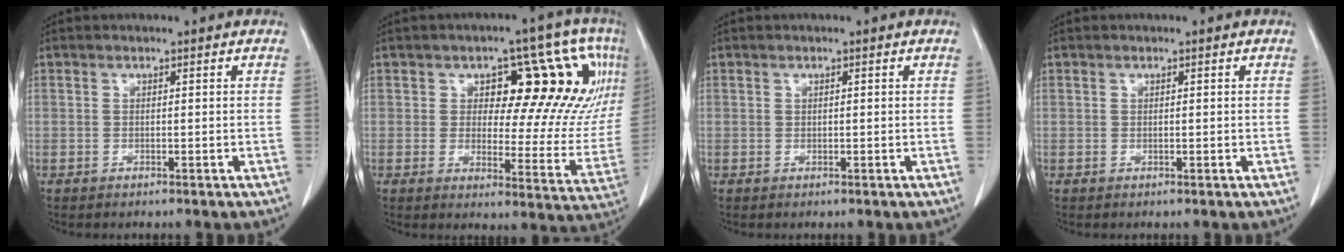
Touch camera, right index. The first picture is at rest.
{"total": 18.6, "force": [6.2, 8.2, 15.4], "torque": [-0.181, 0.021, 0.083]}
{"total": 0.0}
{"total": 0.0}